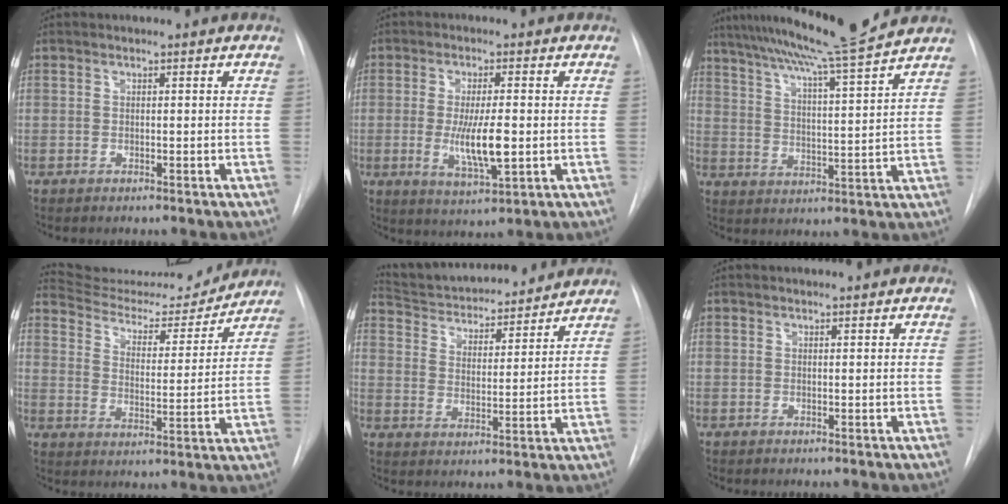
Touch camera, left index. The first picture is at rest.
{"total": 7.4, "force": [-0.7, 1.4, 7.3], "torque": [-0.138, -0.018, -0.010]}
{"total": 15.7, "force": [13.6, -1.7, 7.6], "torque": [-0.129, -0.010, 0.202]}
{"total": 15.8, "force": [15.4, 2.0, 2.8], "torque": [-0.040, -0.020, 0.222]}
{"total": 17.6, "force": [16.5, 3.3, 5.0], "torque": [-0.078, 0.012, 0.249]}
{"total": 1.1, "force": [1.0, -0.1, 0.2], "torque": [-0.005, 0.005, 0.017]}